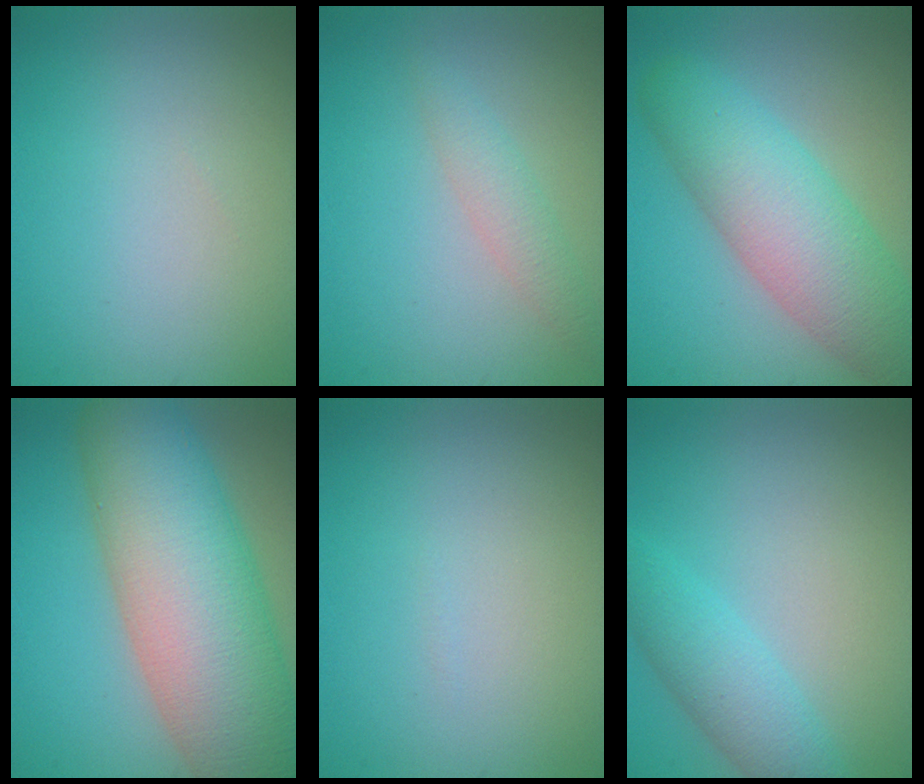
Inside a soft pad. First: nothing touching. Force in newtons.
{"total": 1.9, "press": 1.9, "slide": 0.1}
{"total": 8.0, "press": 8.0, "slide": 0.2}
{"total": 13.7, "press": 13.7, "slide": 0.6}
{"total": 0.0}
{"total": 3.6, "press": 3.6, "slide": 0.0}